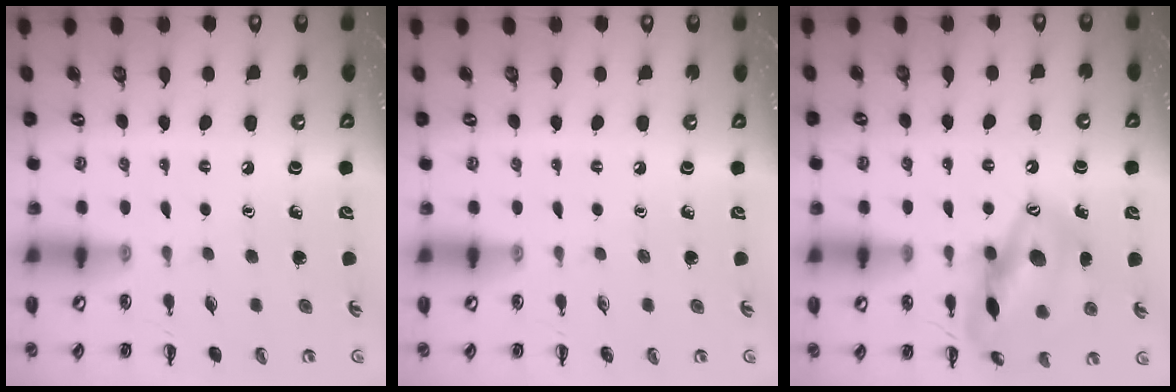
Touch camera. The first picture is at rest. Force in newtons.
{"total": 0.0}
{"total": 16.8, "press": 16.8, "slide": 1.7}